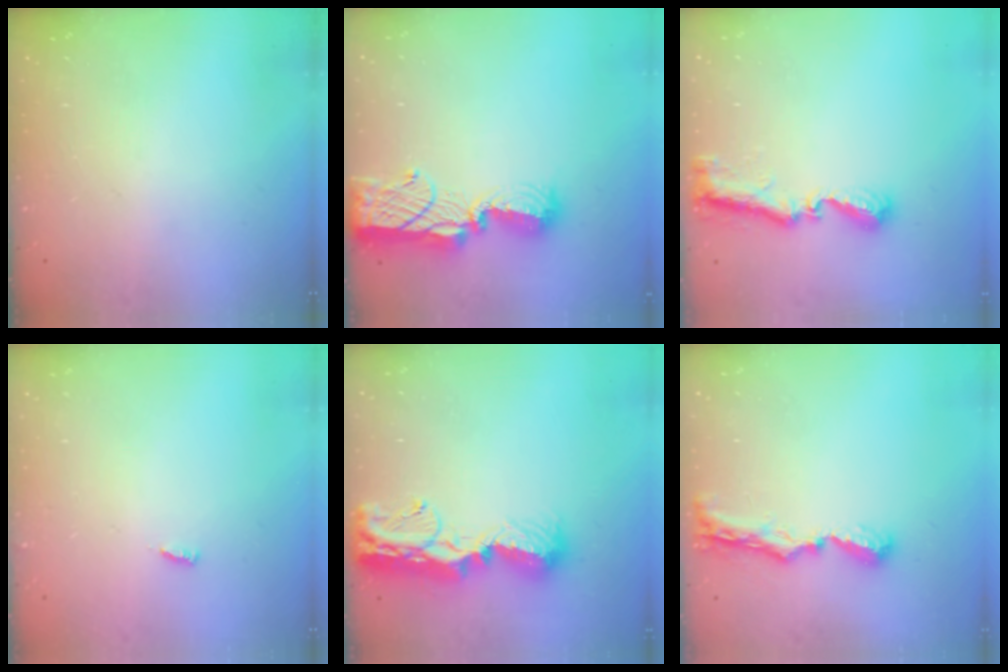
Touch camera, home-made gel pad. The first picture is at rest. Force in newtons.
{"total": 14.4, "press": 14.3, "slide": 1.7}
{"total": 8.8, "press": 8.8, "slide": 0.7}
{"total": 3.0, "press": 3.0, "slide": 0.0}
{"total": 15.0, "press": 15.0, "slide": 1.2}
{"total": 8.6, "press": 8.5, "slide": 0.8}